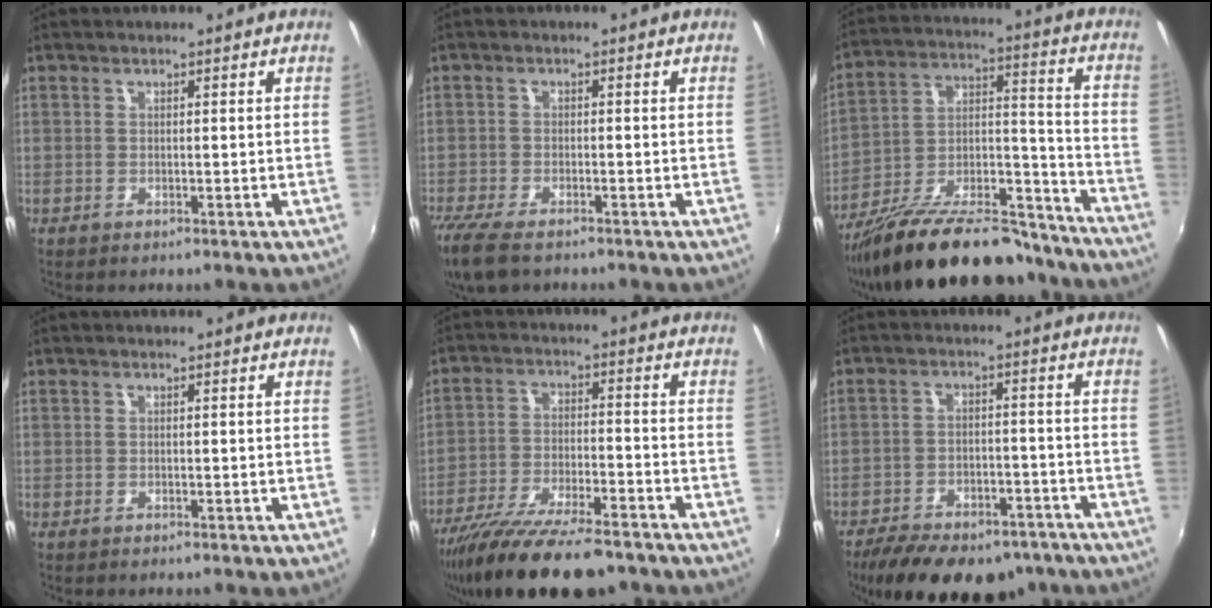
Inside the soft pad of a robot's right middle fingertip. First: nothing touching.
{"total": 8.5, "force": [-6.8, 1.9, 4.7], "torque": [-0.121, -0.045, -0.131]}
{"total": 25.1, "force": [-20.0, 7.6, 13.1], "torque": [-0.225, 0.002, -0.302]}
{"total": 0.0}
{"total": 16.2, "force": [-13.2, 2.8, 8.9], "torque": [-0.176, -0.043, -0.222]}
{"total": 20.0, "force": [-15.4, 8.3, 9.7], "torque": [-0.194, -0.017, -0.207]}